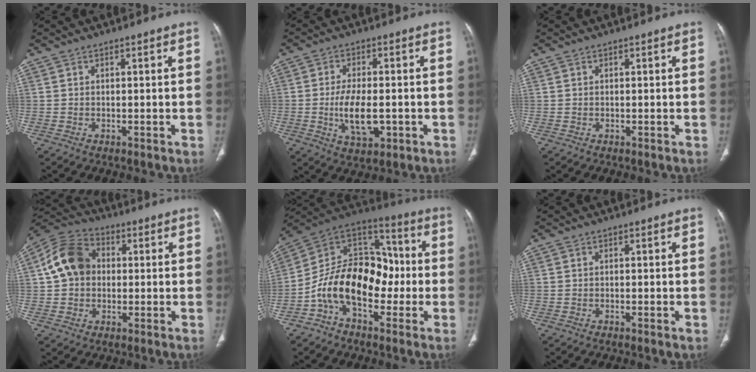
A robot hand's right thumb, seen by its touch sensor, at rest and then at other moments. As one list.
[{"total": 8.3, "force": [-1.6, 4.0, 7.1], "torque": [-0.126, -0.003, -0.022]}, {"total": 0.0}, {"total": 10.9, "force": [1.0, 8.6, 6.6], "torque": [-0.108, 0.024, 0.005]}, {"total": 17.7, "force": [-4.3, 11.2, 13.0], "torque": [-0.193, 0.067, -0.083]}, {"total": 0.7, "force": [-0.3, 0.0, 0.6], "torque": [-0.014, -0.002, -0.007]}]